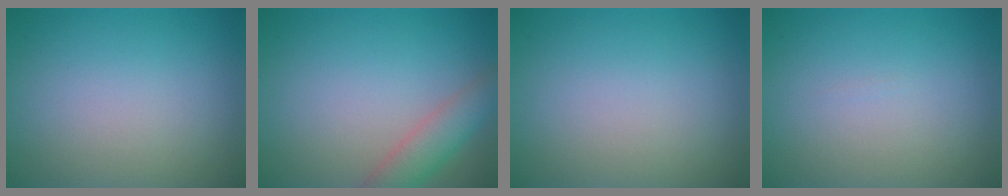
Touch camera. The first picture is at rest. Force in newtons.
{"total": 3.4, "press": 3.4, "slide": 0.1}
{"total": 0.0}
{"total": 0.0}